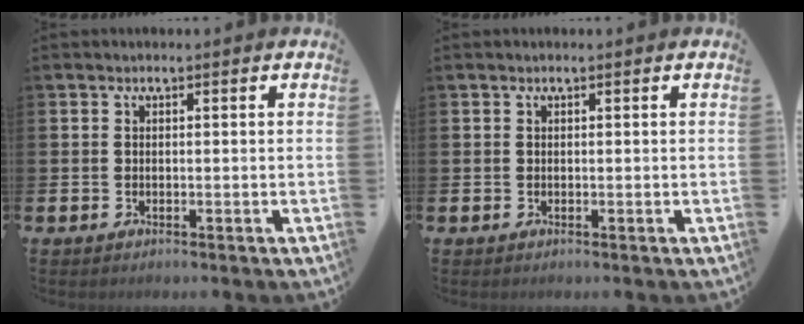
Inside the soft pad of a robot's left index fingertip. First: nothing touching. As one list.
[{"total": 0.0}]